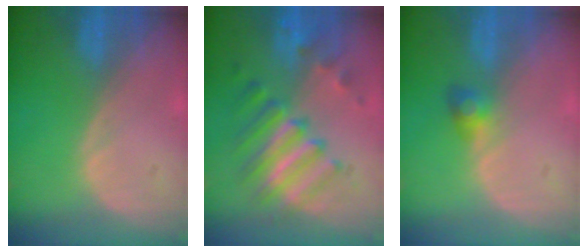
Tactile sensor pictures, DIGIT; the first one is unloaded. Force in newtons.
{"total": 8.5, "press": 8.2, "slide": 2.0}
{"total": 2.5, "press": 2.5, "slide": 0.5}